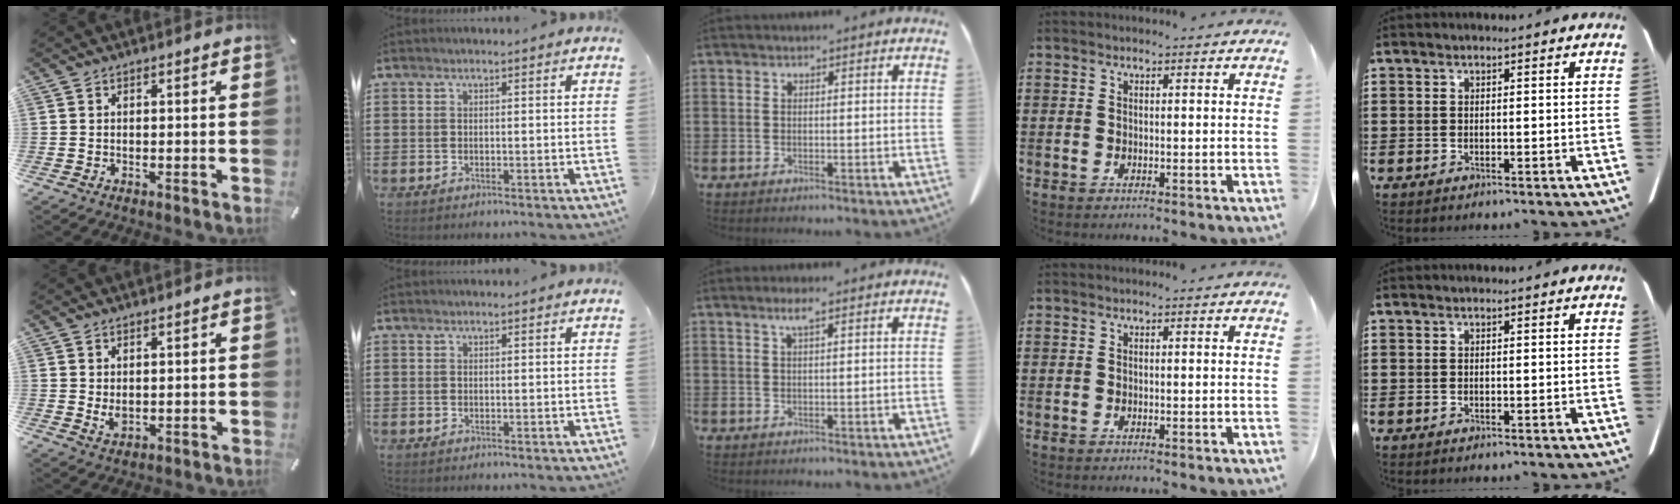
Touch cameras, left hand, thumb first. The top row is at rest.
{"thumb": {"total": 2.5, "force": [0.7, 1.6, 1.8], "torque": [-0.041, -0.002, 0.012]}, "middle": {"total": 2.4, "force": [1.3, 0.3, 2.0], "torque": [-0.042, 0.002, 0.022]}}